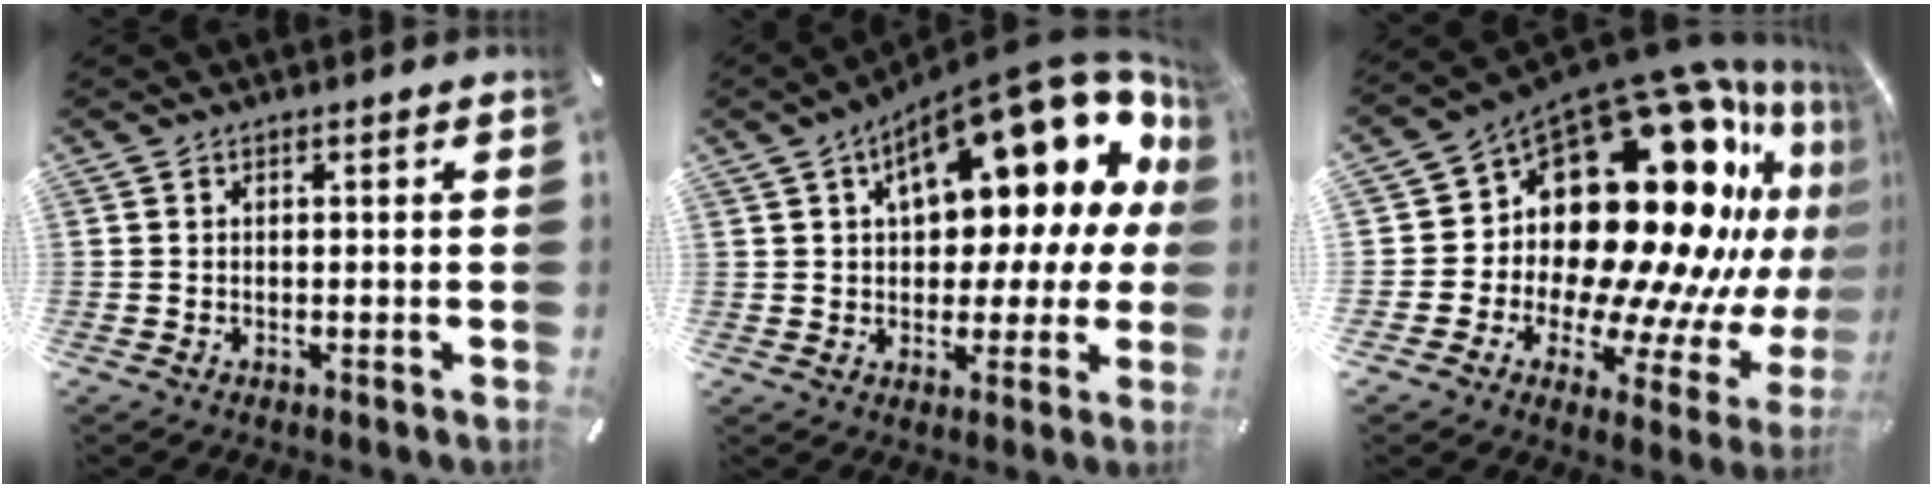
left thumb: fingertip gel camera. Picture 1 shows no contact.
{"total": 20.9, "force": [9.8, 9.7, 15.6], "torque": [-0.213, -0.069, 0.157]}
{"total": 27.0, "force": [10.0, 16.0, 19.3], "torque": [-0.246, -0.162, 0.212]}